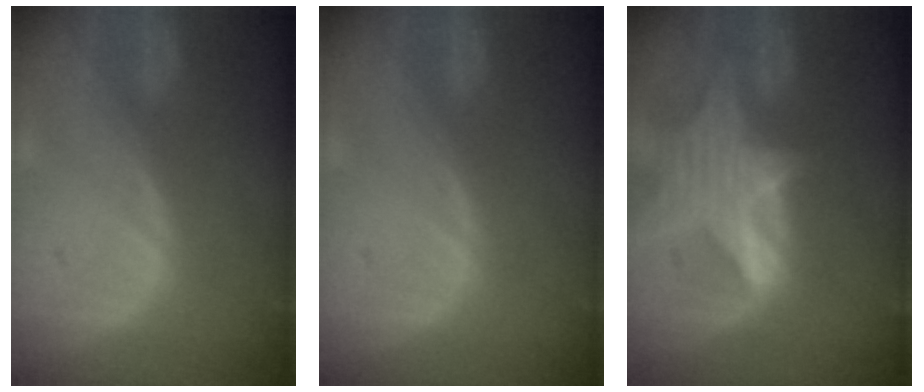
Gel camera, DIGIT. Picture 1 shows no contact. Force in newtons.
{"total": 0.0}
{"total": 8.4, "press": 7.6, "slide": 3.6}